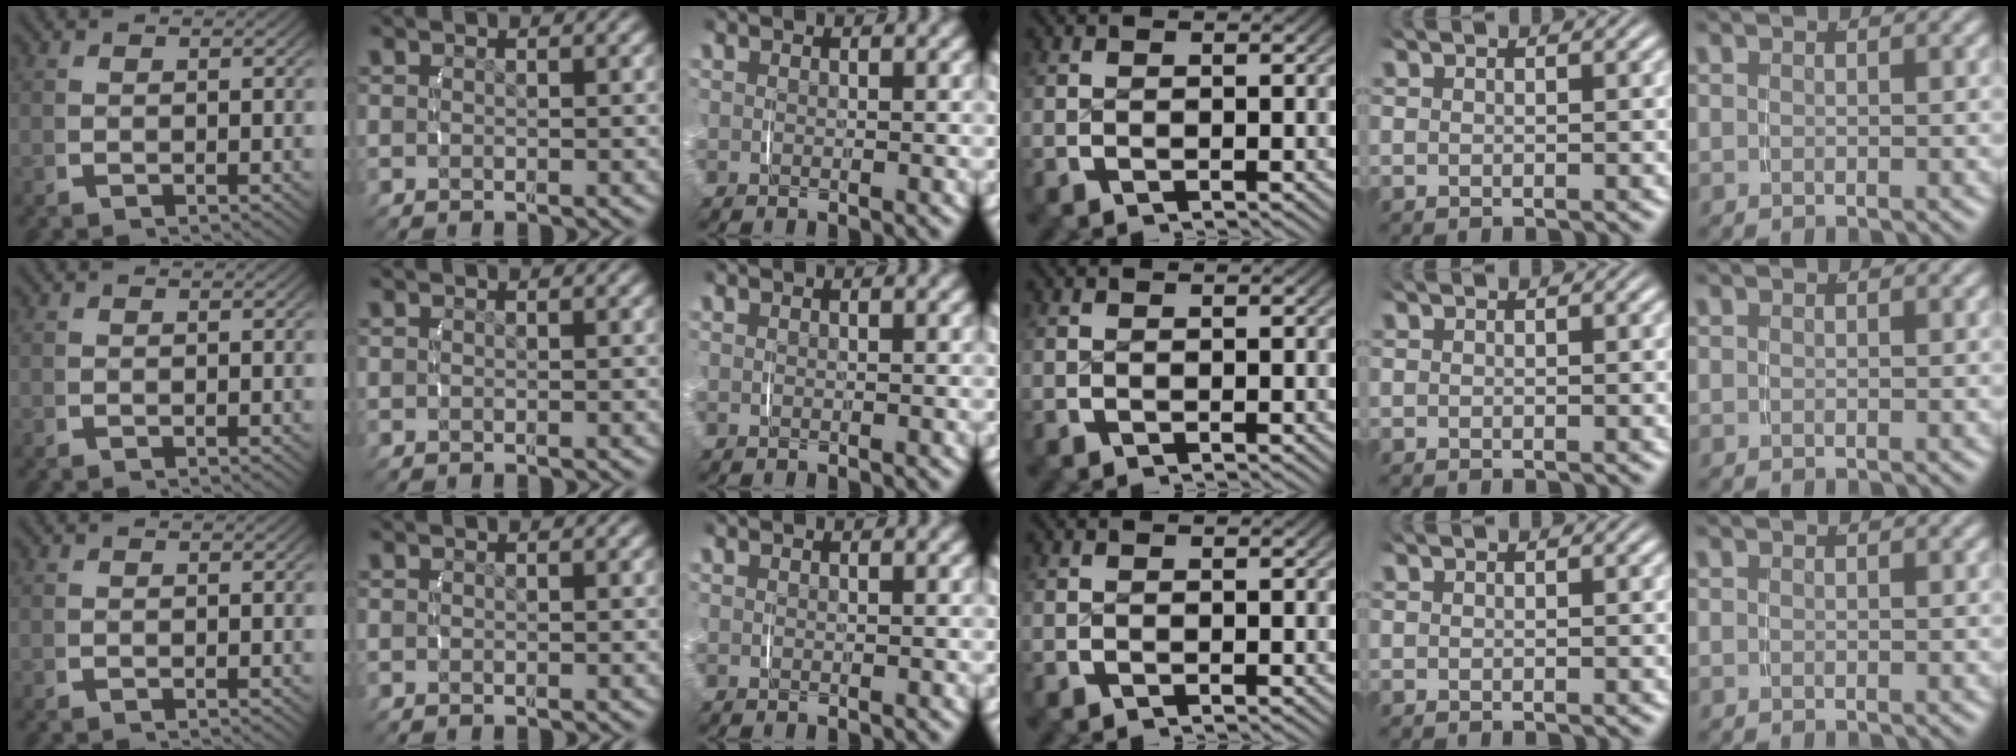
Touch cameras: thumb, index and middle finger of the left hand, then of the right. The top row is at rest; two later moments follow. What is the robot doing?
{"motion": "lift_and_place", "object": "napkin"}